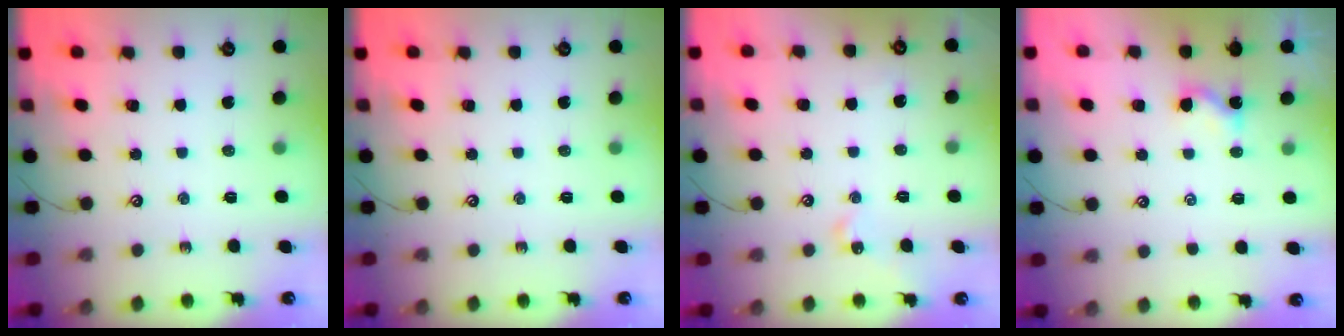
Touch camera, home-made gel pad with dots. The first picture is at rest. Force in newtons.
{"total": 0.0}
{"total": 1.9, "press": 1.9, "slide": 0.1}
{"total": 1.6, "press": 1.5, "slide": 0.3}